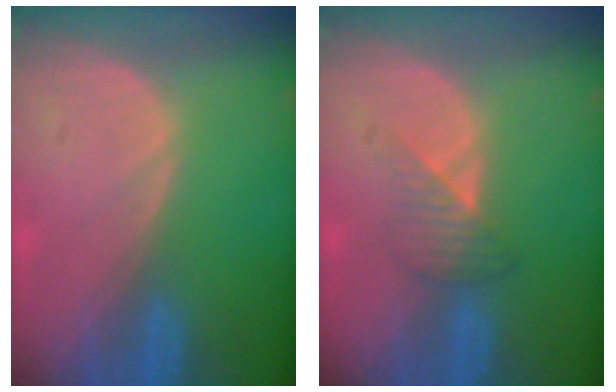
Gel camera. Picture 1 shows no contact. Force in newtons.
{"total": 3.4, "press": 3.1, "slide": 1.4}